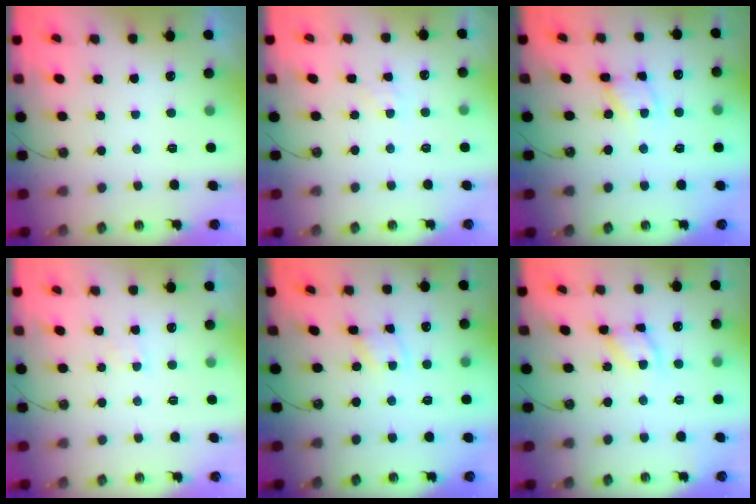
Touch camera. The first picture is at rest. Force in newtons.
{"total": 2.7, "press": 2.6, "slide": 0.5}
{"total": 5.3, "press": 5.3, "slide": 0.3}
{"total": 4.0, "press": 3.9, "slide": 0.4}
{"total": 1.3, "press": 1.3, "slide": 0.0}
{"total": 11.0, "press": 11.0, "slide": 0.7}